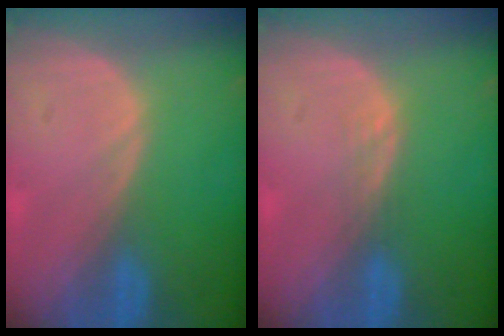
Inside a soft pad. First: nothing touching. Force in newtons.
{"total": 1.1, "press": 1.1, "slide": 0.1}